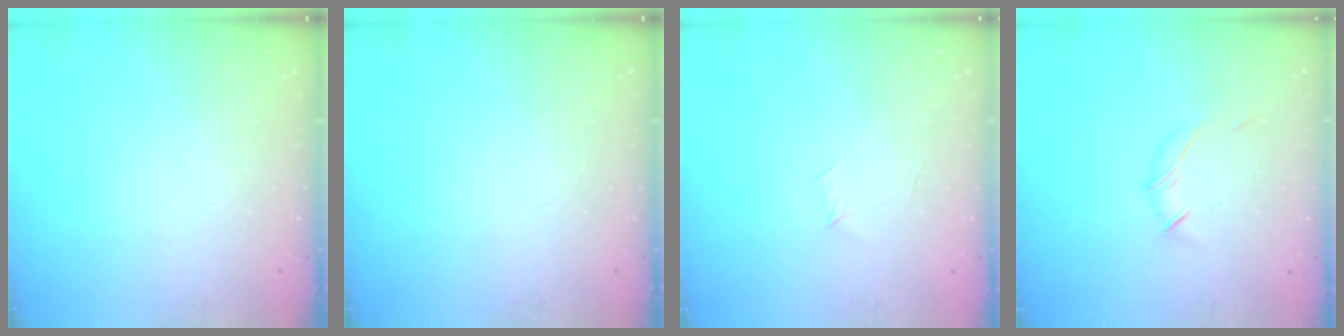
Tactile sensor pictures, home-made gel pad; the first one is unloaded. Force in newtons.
{"total": 0.0}
{"total": 3.0, "press": 2.9, "slide": 0.8}
{"total": 6.4, "press": 6.3, "slide": 0.9}